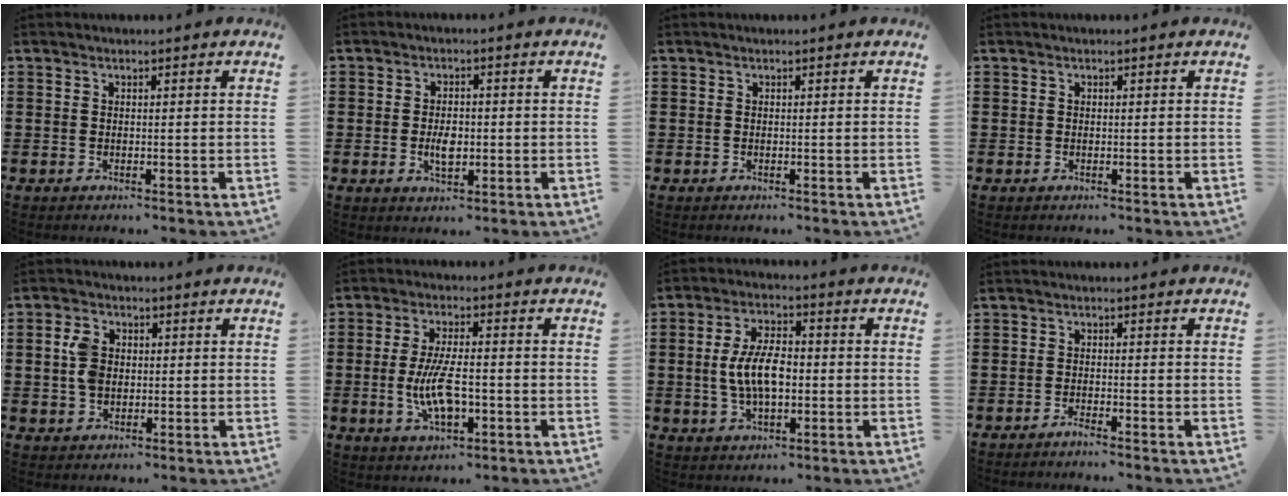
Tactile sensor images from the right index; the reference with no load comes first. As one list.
[{"total": 3.8, "force": [-0.5, 2.0, 3.2], "torque": [-0.051, 0.000, -0.009]}, {"total": 0.0}, {"total": 0.0}, {"total": 4.7, "force": [0.4, 3.3, 3.2], "torque": [-0.085, 0.009, 0.001]}, {"total": 8.7, "force": [-1.8, 3.4, 7.9], "torque": [-0.165, -0.006, -0.035]}, {"total": 8.1, "force": [-0.4, 4.0, 7.1], "torque": [-0.150, 0.004, -0.011]}, {"total": 1.3, "force": [-1.2, -0.3, 0.4], "torque": [-0.008, -0.003, -0.021]}]